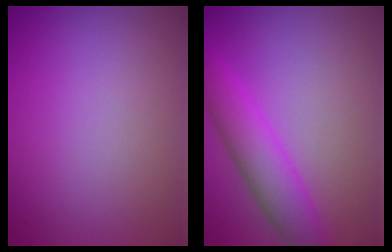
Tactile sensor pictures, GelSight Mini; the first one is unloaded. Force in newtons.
{"total": 4.7, "press": 4.7, "slide": 0.1}